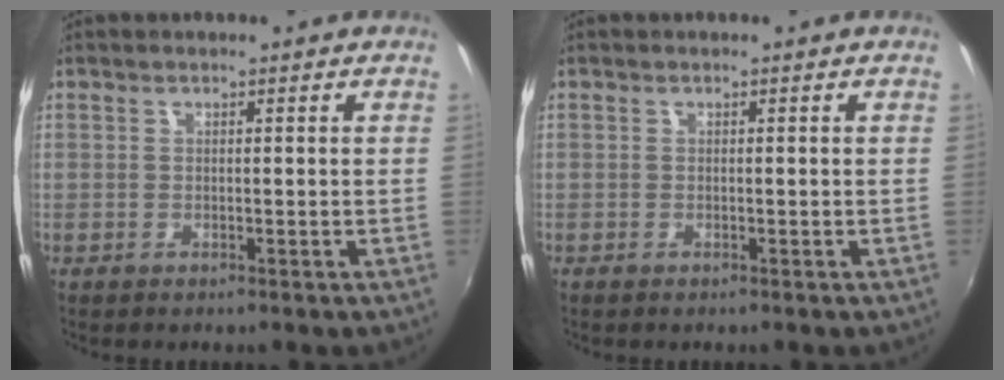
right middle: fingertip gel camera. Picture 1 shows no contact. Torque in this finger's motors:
{"motor_torque": [-0.49, -0.02, 0.05, 0.00]}